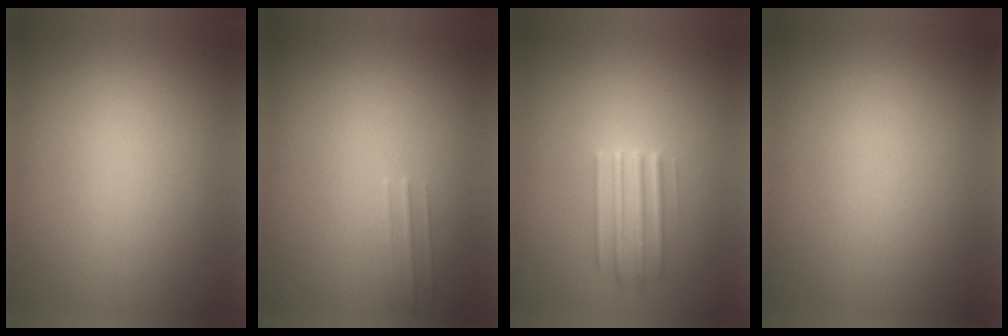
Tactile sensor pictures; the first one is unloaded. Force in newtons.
{"total": 1.5}
{"total": 2.5}
{"total": 0.0}